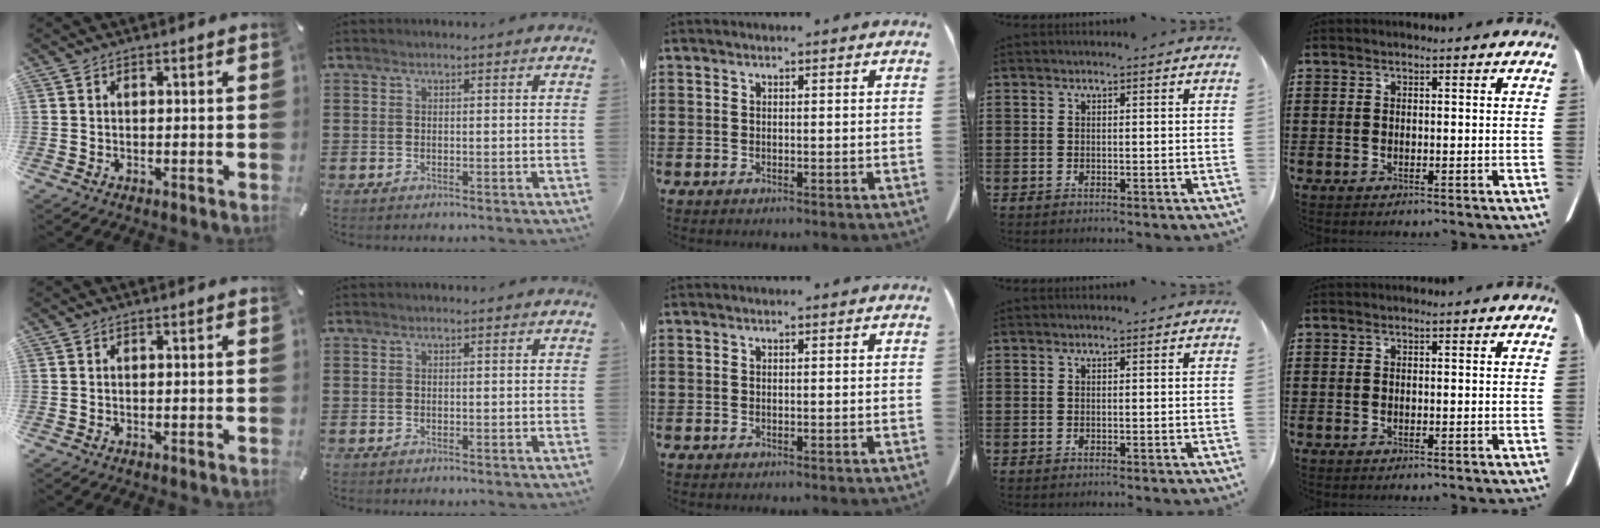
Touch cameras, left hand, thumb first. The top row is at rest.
{}